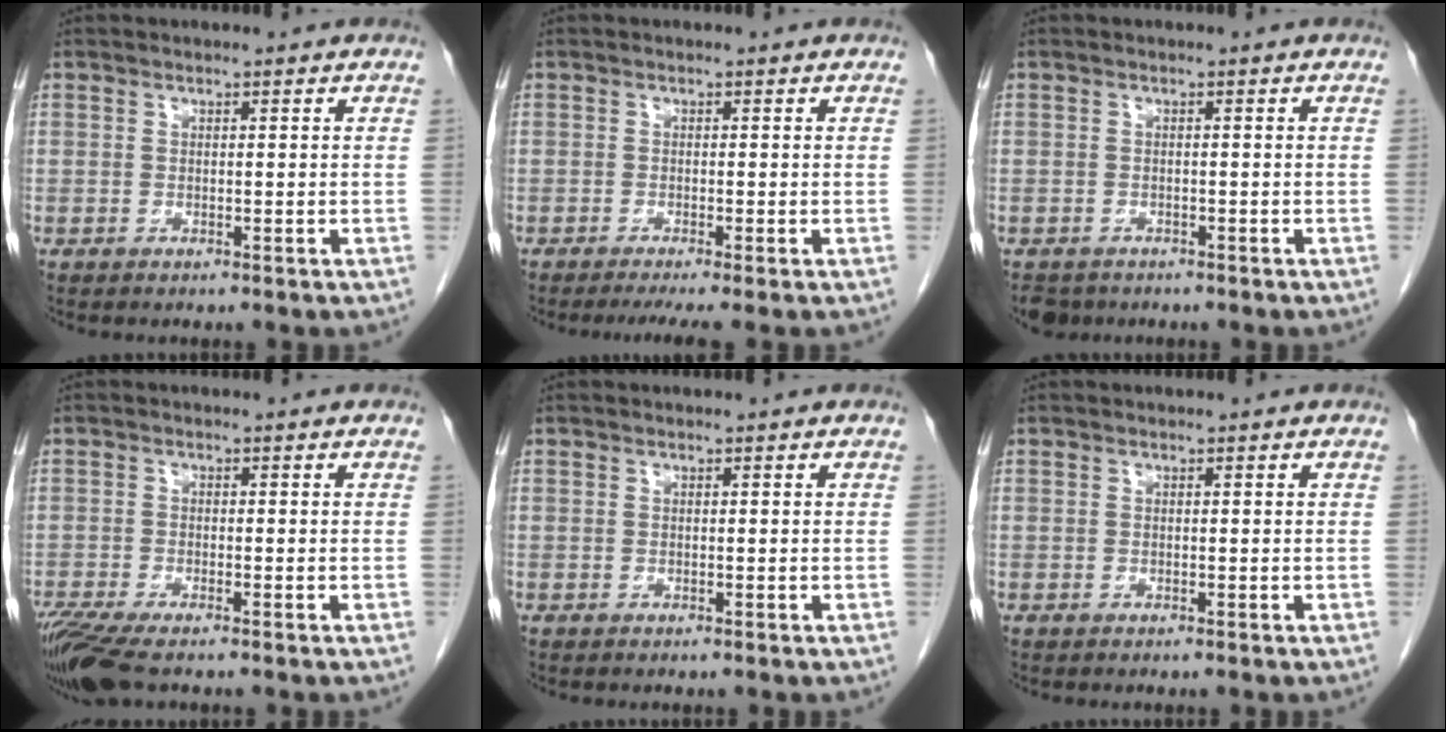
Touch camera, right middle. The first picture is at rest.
{"total": 3.6, "force": [-2.6, -0.2, 2.5], "torque": [-0.037, -0.012, -0.043]}
{"total": 3.1, "force": [-2.4, 1.8, 0.6], "torque": [-0.010, -0.001, -0.036]}
{"total": 6.6, "force": [-5.0, 1.1, 4.1], "torque": [-0.079, -0.018, -0.092]}
{"total": 0.0}
{"total": 0.0}